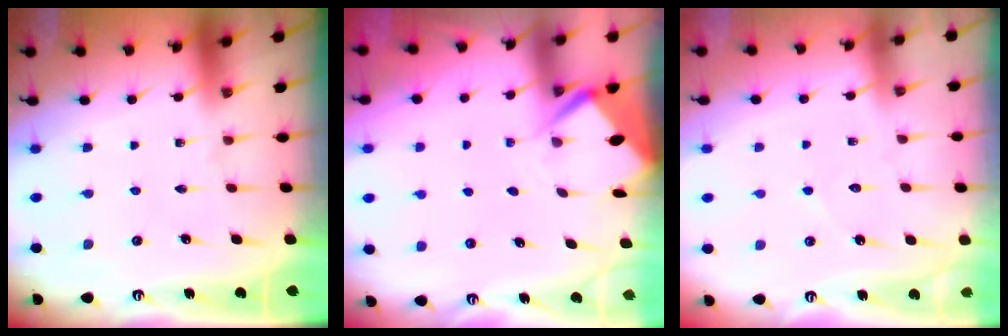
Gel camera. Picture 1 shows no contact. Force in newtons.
{"total": 3.7, "press": 3.7, "slide": 0.4}
{"total": 3.3, "press": 3.3, "slide": 0.3}